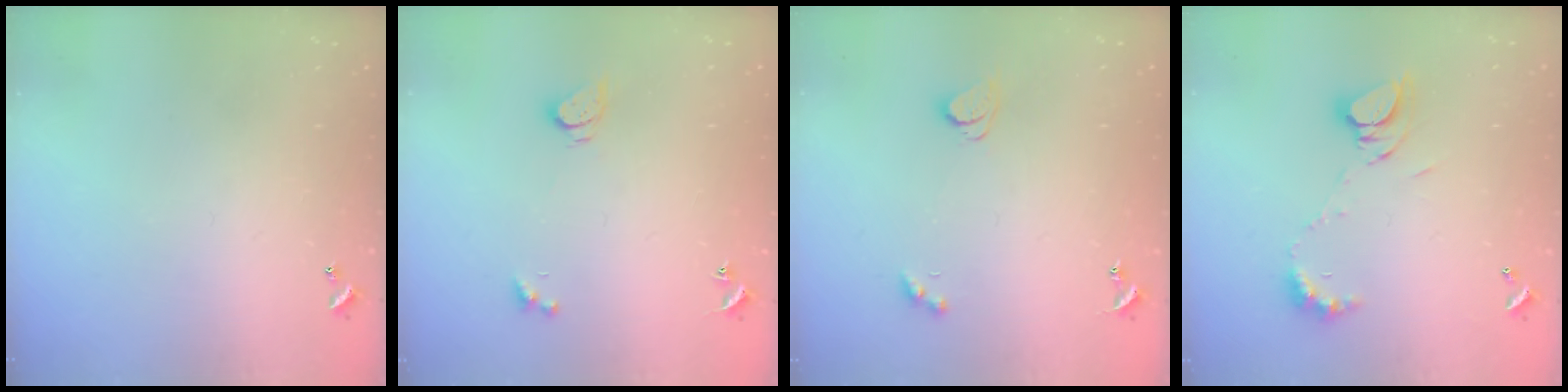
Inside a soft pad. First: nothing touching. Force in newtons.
{"total": 2.9, "press": 2.9, "slide": 0.5}
{"total": 2.4, "press": 2.3, "slide": 0.6}
{"total": 8.3, "press": 8.2, "slide": 1.0}